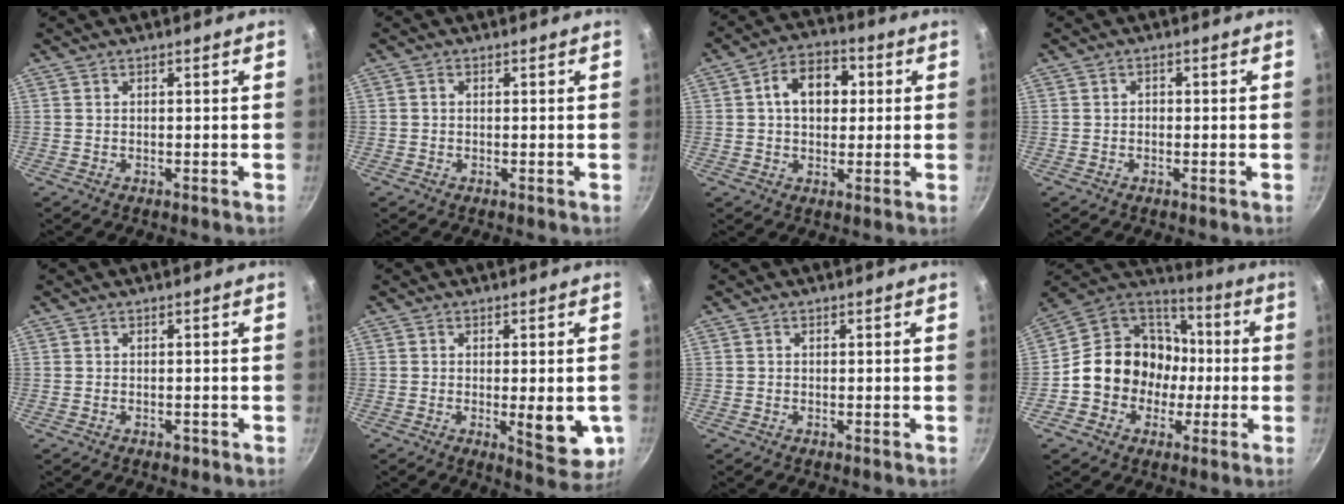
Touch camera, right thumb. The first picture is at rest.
{"total": 0.7, "force": [0.0, 0.6, 0.4], "torque": [-0.007, 0.005, 0.000]}
{"total": 9.9, "force": [1.7, 7.1, 6.7], "torque": [-0.067, 0.015, 0.014]}
{"total": 0.8, "force": [-0.3, 0.7, 0.3], "torque": [-0.004, 0.003, -0.005]}
{"total": 1.1, "force": [-0.6, 0.7, 0.6], "torque": [-0.010, 0.003, -0.006]}
{"total": 8.8, "force": [-1.4, 3.2, 8.1], "torque": [-0.090, -0.010, -0.012]}
{"total": 0.0}
{"total": 17.4, "force": [-1.9, 15.2, 8.2], "torque": [-0.099, 0.048, -0.037]}